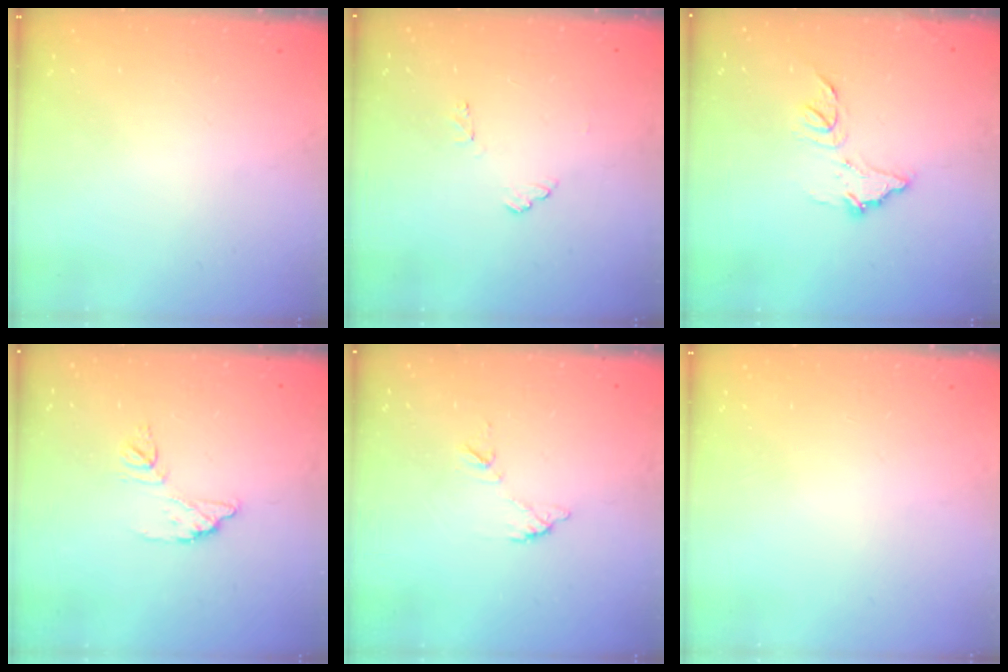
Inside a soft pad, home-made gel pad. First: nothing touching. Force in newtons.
{"total": 6.9, "press": 6.9, "slide": 0.5}
{"total": 10.1, "press": 10.1, "slide": 0.7}
{"total": 8.2, "press": 8.2, "slide": 0.2}
{"total": 7.2, "press": 7.2, "slide": 0.2}
{"total": 0.0}